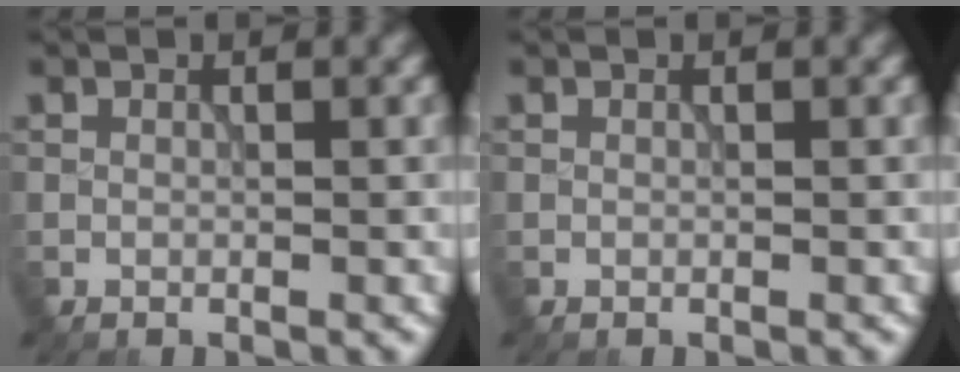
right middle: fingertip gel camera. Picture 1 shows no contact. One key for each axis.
{"total": 0.0}